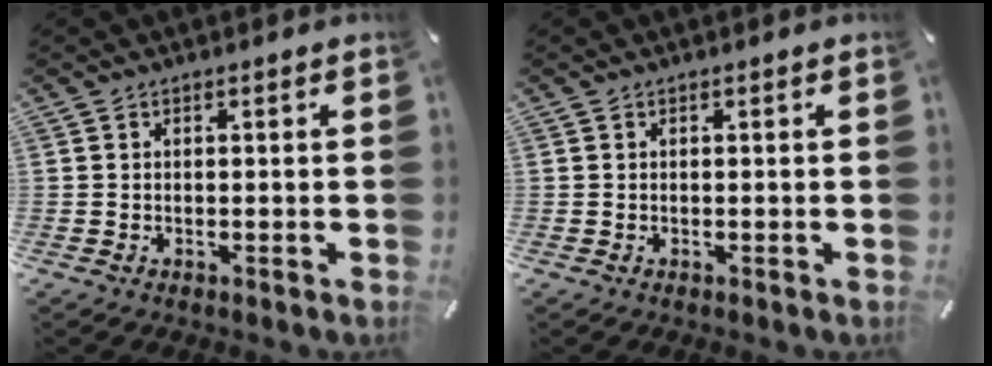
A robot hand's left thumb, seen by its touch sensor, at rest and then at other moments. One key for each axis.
{"total": 0.0}